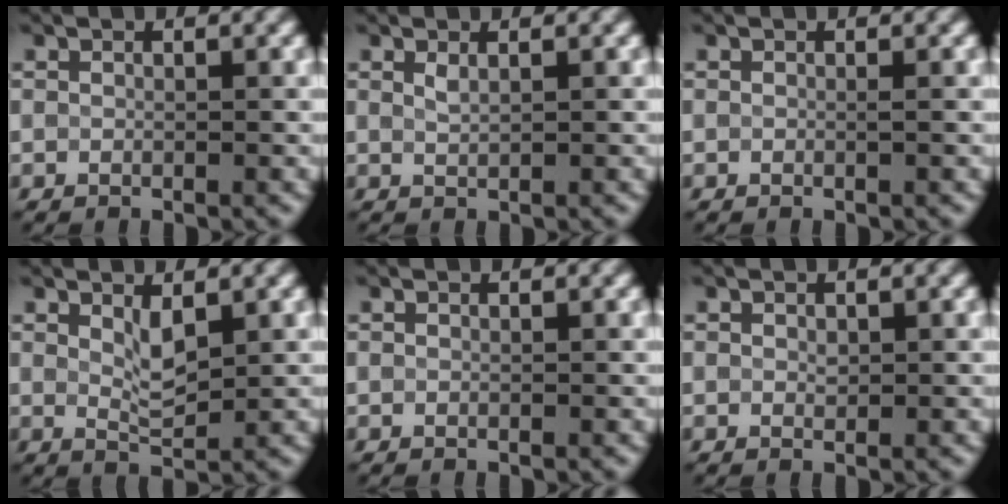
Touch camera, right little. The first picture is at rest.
{"total": 0.9, "force": [0.6, 0.1, 0.6], "torque": [-0.017, 0.001, 0.014]}
{"total": 0.0}
{"total": 2.3, "force": [1.1, 0.7, 1.9], "torque": [-0.041, -0.003, 0.023]}
{"total": 0.0}
{"total": 0.5, "force": [0.2, 0.3, 0.4], "torque": [-0.007, 0.001, 0.004]}